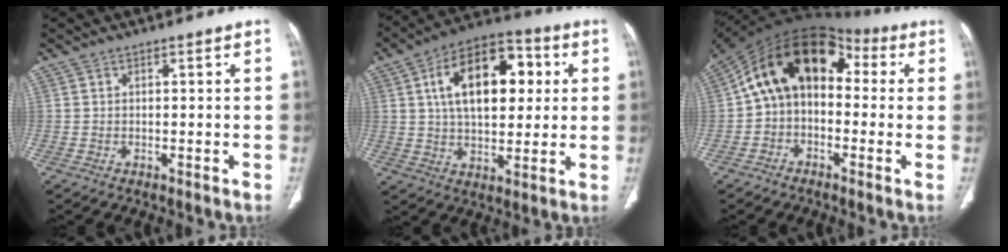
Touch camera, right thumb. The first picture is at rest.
{"total": 18.5, "force": [4.5, 10.5, 14.6], "torque": [-0.202, 0.013, 0.070]}
{"total": 15.3, "force": [1.2, 10.7, 10.9], "torque": [-0.152, 0.055, 0.000]}